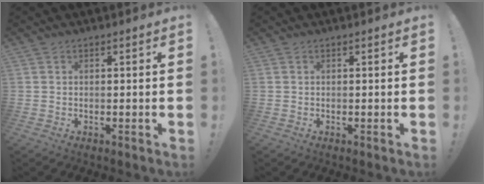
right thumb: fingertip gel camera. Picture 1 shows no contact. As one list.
[{"total": 0.0}]